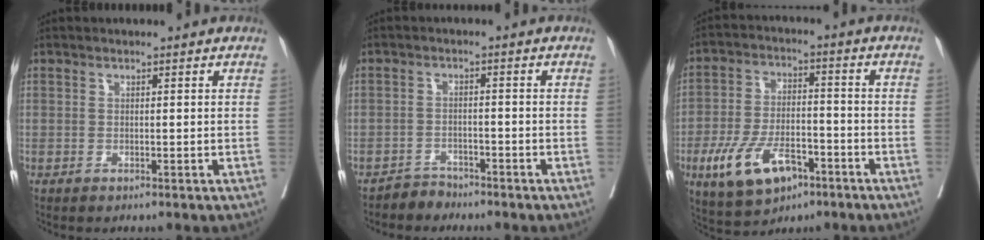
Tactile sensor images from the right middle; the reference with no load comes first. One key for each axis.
{"total": 2.3, "fx": -2.1, "fy": 0.7, "fz": -0.6, "tx": 0.009, "ty": -0.001, "tz": -0.038}
{"total": 11.6, "fx": -5.9, "fy": 5.6, "fz": 8.3, "tx": -0.166, "ty": 0.000, "tz": -0.098}